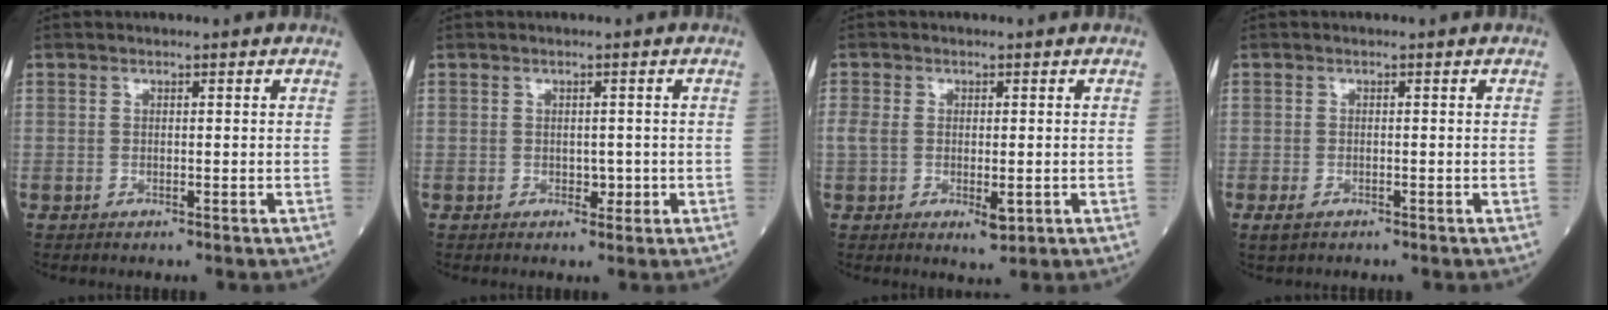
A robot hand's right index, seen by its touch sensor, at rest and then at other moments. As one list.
[{"total": 1.6, "force": [-0.2, 1.1, 1.1], "torque": [-0.009, 0.002, 0.000]}, {"total": 4.8, "force": [-0.8, 2.4, 4.1], "torque": [-0.083, -0.004, -0.005]}, {"total": 1.5, "force": [-0.9, 0.7, 0.9], "torque": [-0.026, -0.002, -0.014]}]